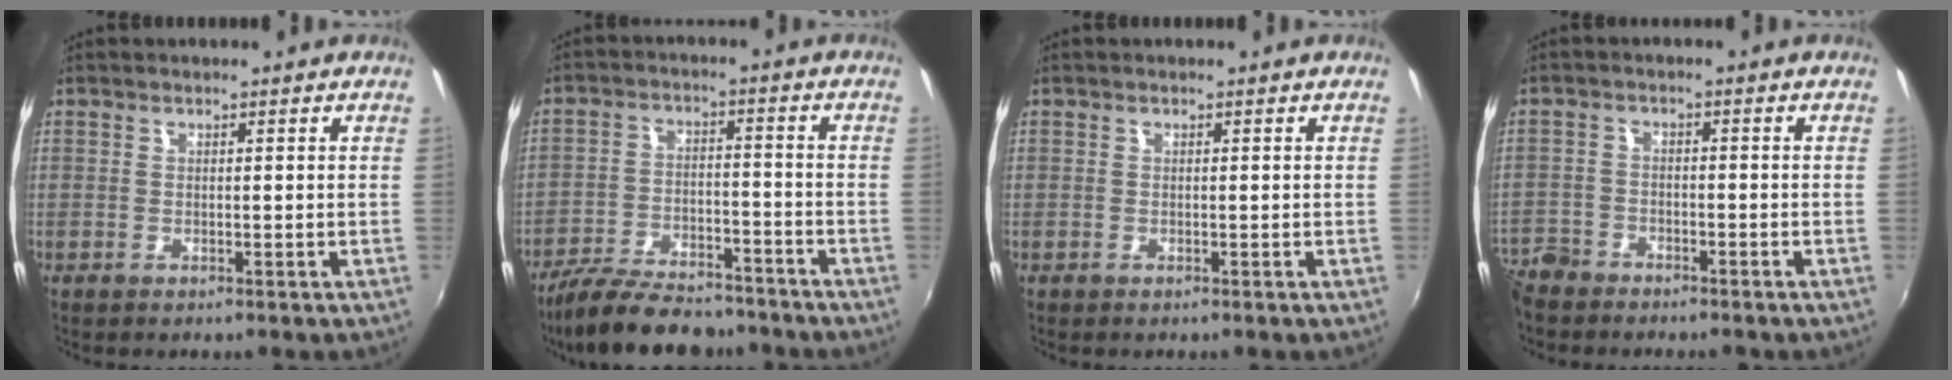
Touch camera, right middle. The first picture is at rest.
{"total": 16.3, "force": [-13.7, 5.1, 7.2], "torque": [-0.156, -0.019, -0.214]}
{"total": 0.0}
{"total": 8.3, "force": [-7.0, 4.1, 1.9], "torque": [-0.071, -0.002, -0.130]}